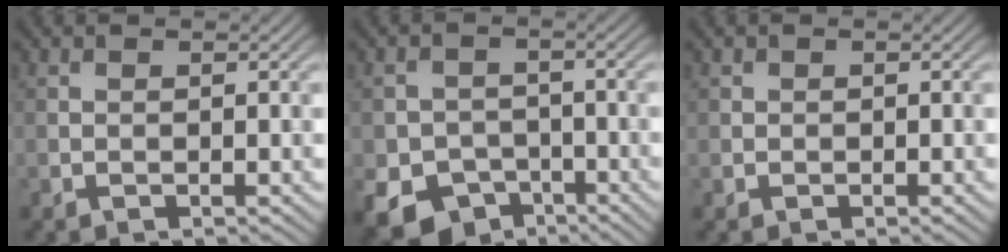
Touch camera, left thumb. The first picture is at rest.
{"total": 8.2, "force": [-4.5, 6.2, 3.0], "torque": [-0.055, -0.019, -0.086]}
{"total": 0.9, "force": [0.1, 0.9, 0.1], "torque": [0.002, -0.003, -0.001]}